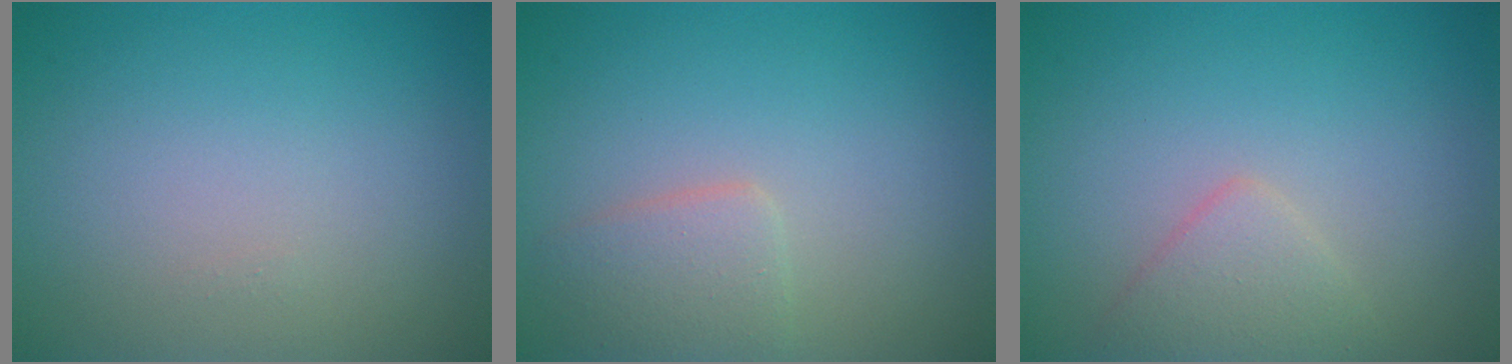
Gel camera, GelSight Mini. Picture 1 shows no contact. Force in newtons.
{"total": 2.4, "press": 2.4, "slide": 0.1}
{"total": 2.1, "press": 2.1, "slide": 0.1}